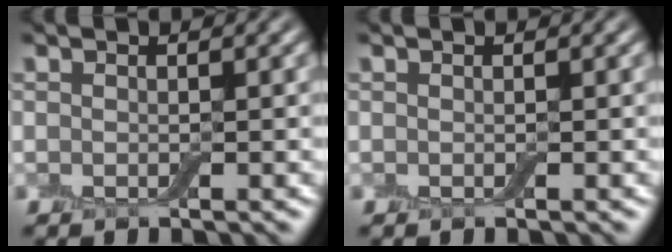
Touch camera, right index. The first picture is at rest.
{"total": 0.0}